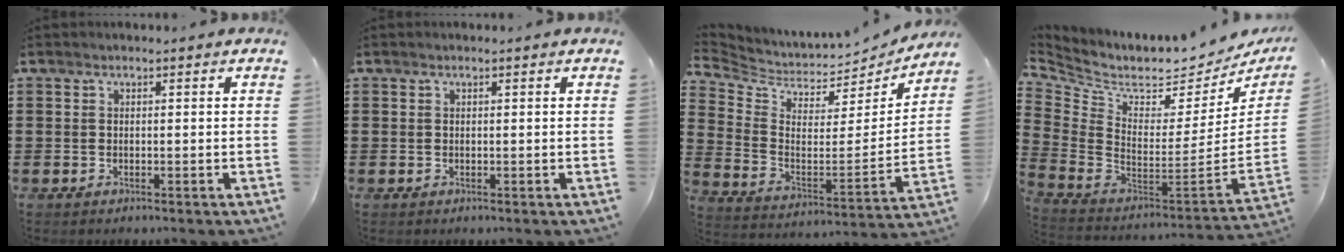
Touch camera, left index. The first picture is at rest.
{"total": 0.0}
{"total": 4.5, "force": [4.1, 1.5, 0.9], "torque": [-0.047, -0.048, 0.067]}
{"total": 4.4, "force": [4.0, 1.3, 1.3], "torque": [-0.060, -0.058, 0.062]}